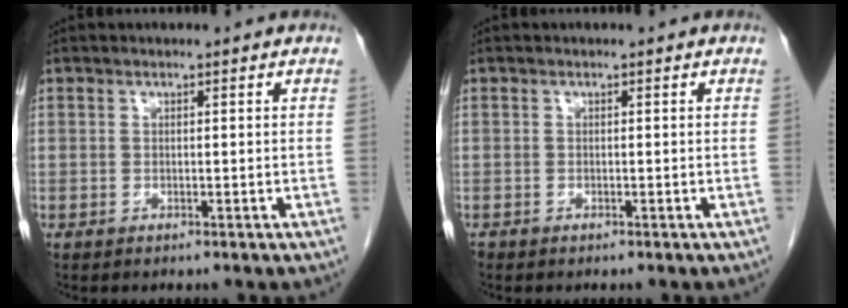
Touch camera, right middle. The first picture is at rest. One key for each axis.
{"total": 0.0}